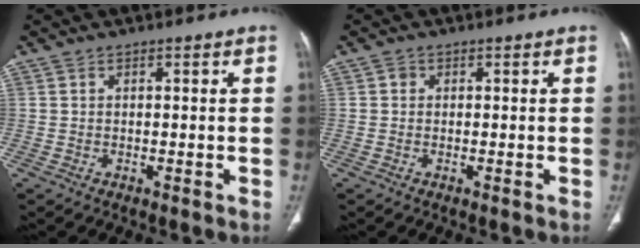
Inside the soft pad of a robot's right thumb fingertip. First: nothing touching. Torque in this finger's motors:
{"motor_torque": [0.08, -0.19, 0.08, 0.55, -0.02]}